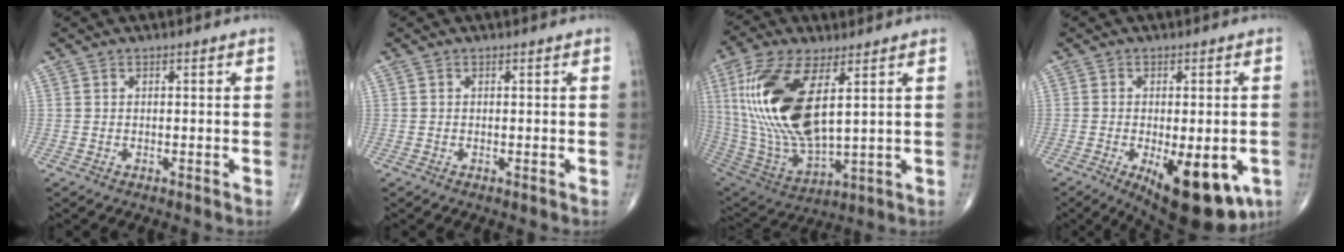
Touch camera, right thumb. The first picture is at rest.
{"total": 0.0}
{"total": 22.1, "force": [5.5, 9.4, 19.2], "torque": [-0.411, -0.030, 0.112]}
{"total": 15.8, "force": [-5.7, 6.5, 13.2], "torque": [-0.147, -0.011, -0.065]}